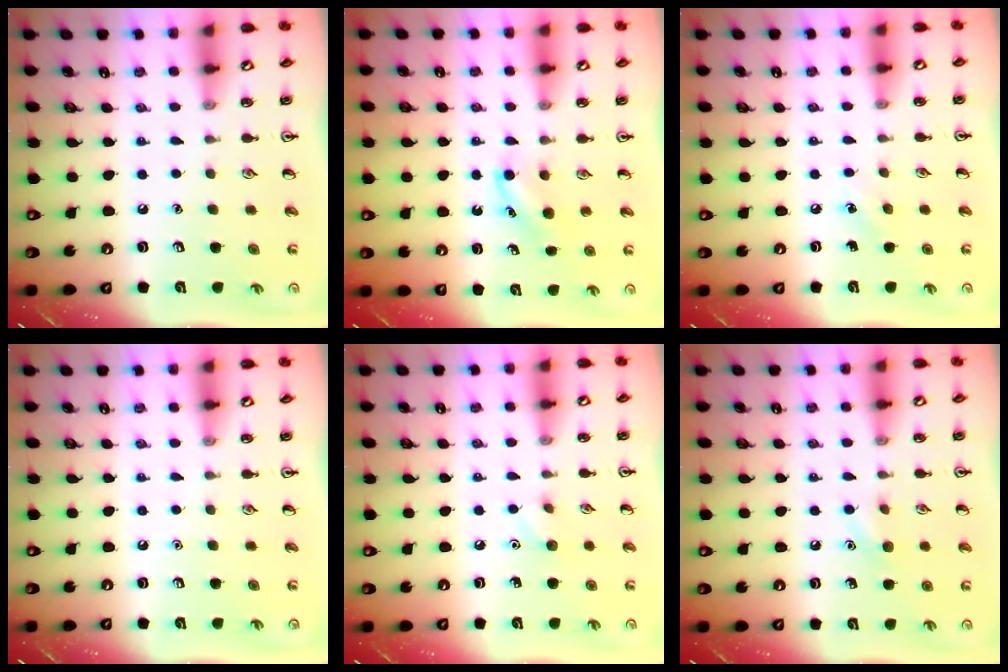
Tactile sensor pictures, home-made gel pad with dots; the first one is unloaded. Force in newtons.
{"total": 4.1, "press": 3.9, "slide": 1.3}
{"total": 4.9, "press": 4.6, "slide": 1.7}
{"total": 0.0}
{"total": 5.1, "press": 5.0, "slide": 1.2}
{"total": 6.3, "press": 6.1, "slide": 1.6}